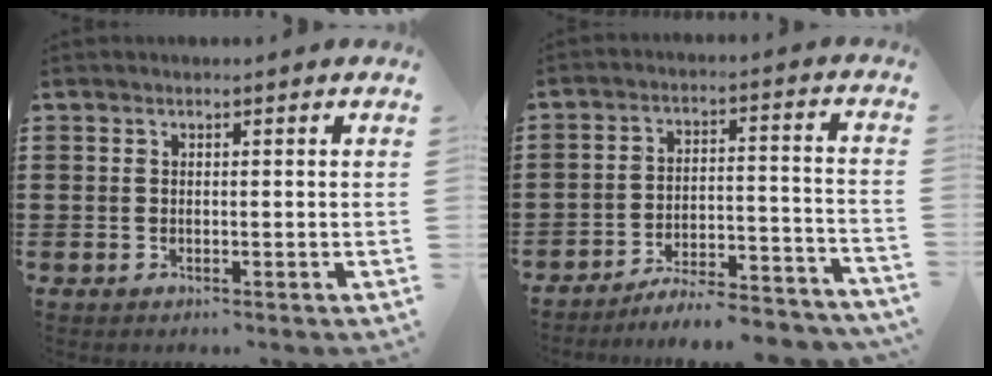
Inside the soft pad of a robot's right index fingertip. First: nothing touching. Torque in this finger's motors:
{"motor_torque": [2.14, 0.00, 0.58, 0.17]}